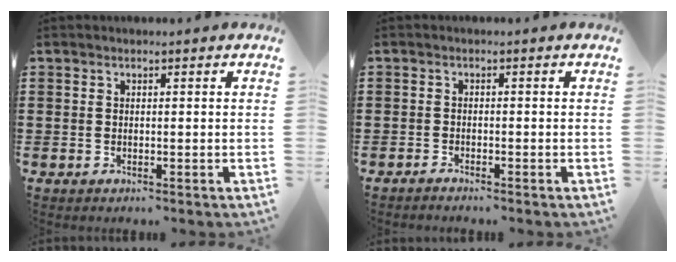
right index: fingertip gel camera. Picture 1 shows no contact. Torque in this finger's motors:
{"motor_torque": [-1.01, 1.12, -0.09, -0.03]}